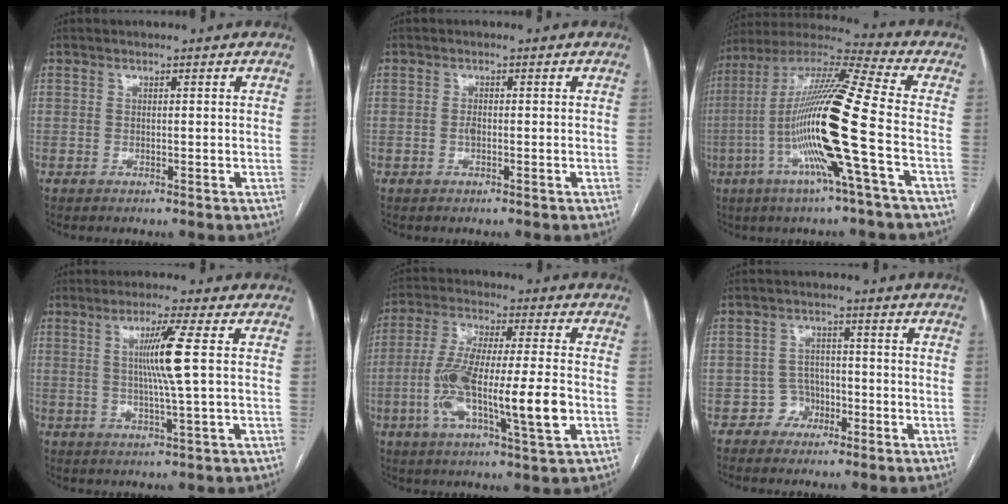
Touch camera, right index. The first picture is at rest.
{"total": 1.0, "force": [-0.2, 0.5, 0.9], "torque": [-0.018, 0.001, -0.003]}
{"total": 19.1, "force": [-4.7, -0.8, 18.5], "torque": [-0.365, -0.009, -0.102]}
{"total": 6.9, "force": [1.1, -1.4, 6.7], "torque": [-0.123, -0.003, 0.025]}
{"total": 15.7, "force": [-3.3, 2.0, 15.2], "torque": [-0.290, -0.001, -0.057]}
{"total": 3.6, "force": [-1.8, 3.1, 0.3], "torque": [0.003, 0.016, -0.034]}